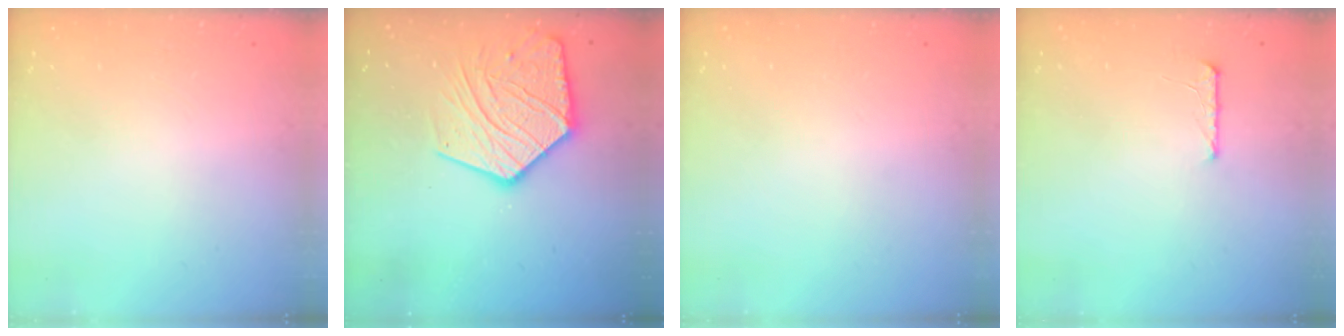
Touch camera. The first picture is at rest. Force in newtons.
{"total": 17.3, "press": 17.2, "slide": 1.7}
{"total": 0.0}
{"total": 5.2, "press": 5.1, "slide": 0.5}